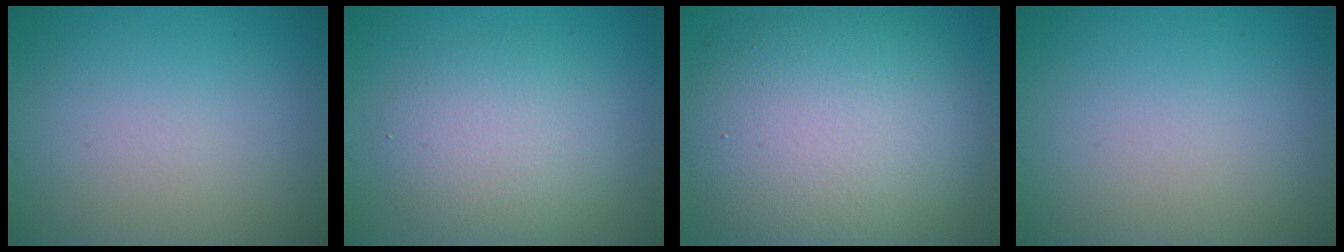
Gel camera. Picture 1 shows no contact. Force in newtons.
{"total": 4.1, "press": 4.1, "slide": 0.2}
{"total": 11.5, "press": 11.5, "slide": 0.3}
{"total": 0.0}